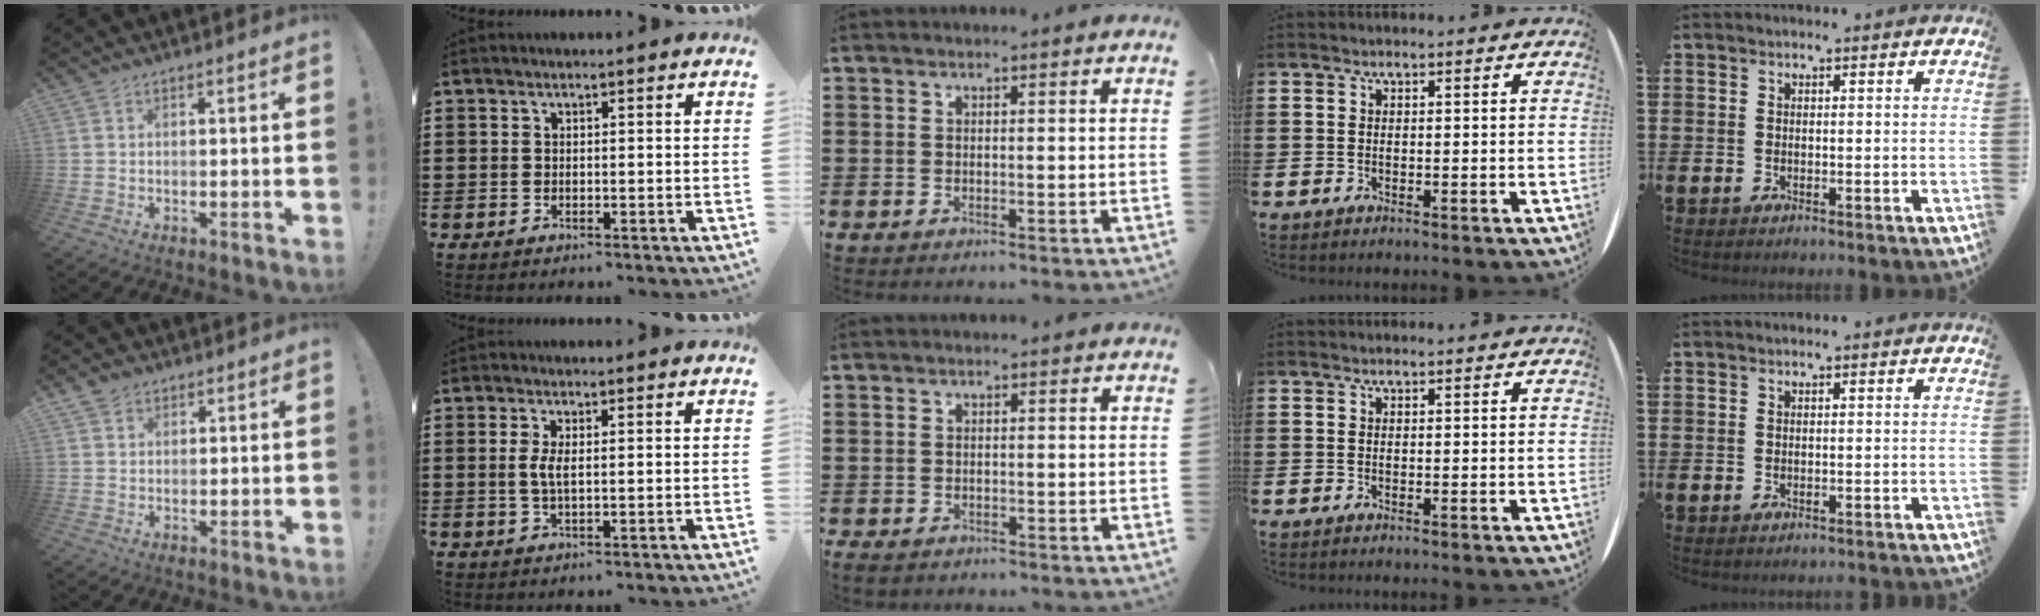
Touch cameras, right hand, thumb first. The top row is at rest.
{"thumb": {"total": 2.6, "force": [1.8, 1.8, 0.6], "torque": [-0.007, -0.005, 0.033]}, "index": {"total": 2.8, "force": [0.2, 0.7, 2.7], "torque": [-0.059, -0.003, 0.000]}, "middle": {"total": 0.9, "force": [-0.8, 0.4, 0.2], "torque": [-0.007, -0.001, -0.017]}}